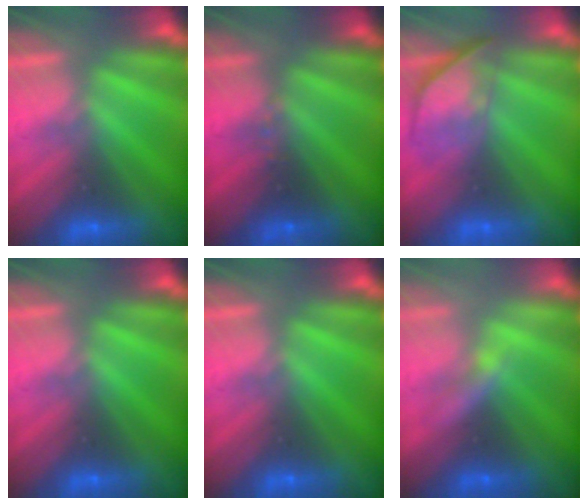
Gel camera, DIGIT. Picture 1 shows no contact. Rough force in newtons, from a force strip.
{"total": 2.5}
{"total": 3.9}
{"total": 0.0}
{"total": 0.0}
{"total": 2.2}